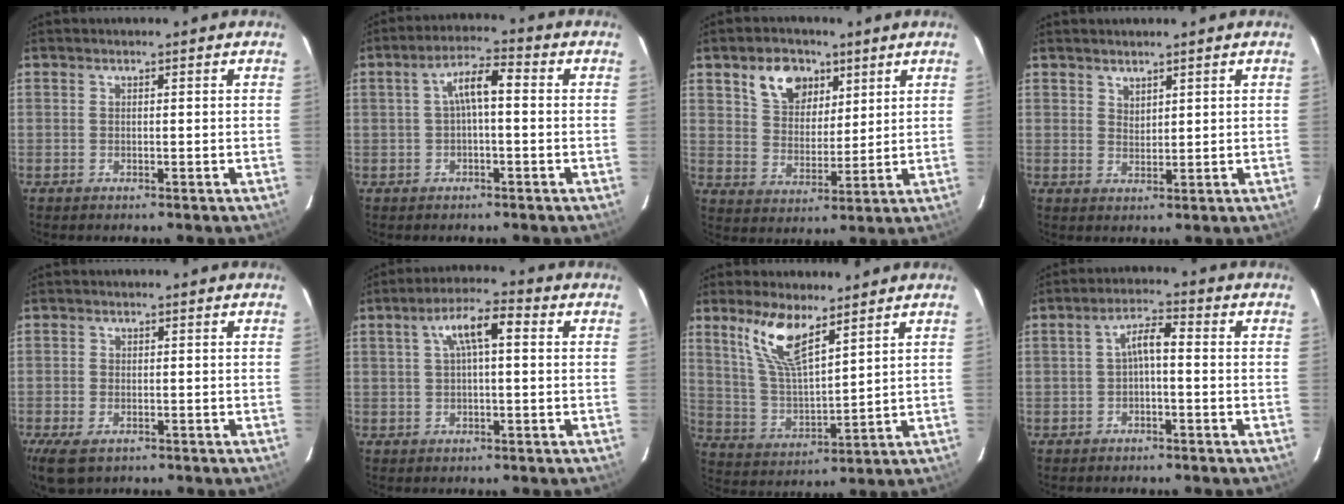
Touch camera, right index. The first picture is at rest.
{"total": 5.5, "force": [-0.1, 1.6, 5.2], "torque": [-0.098, 0.018, 0.002]}
{"total": 9.5, "force": [5.3, 6.4, 4.7], "torque": [-0.085, 0.023, 0.099]}
{"total": 2.0, "force": [1.8, 0.8, 0.4], "torque": [-0.003, 0.002, 0.033]}
{"total": 6.0, "force": [-3.5, 3.3, 3.6], "torque": [-0.085, -0.020, -0.062]}
{"total": 6.7, "force": [1.4, 1.9, 6.2], "torque": [-0.115, 0.020, 0.026]}
{"total": 10.7, "force": [7.0, 2.9, 7.5], "torque": [-0.150, 0.005, 0.147]}
{"total": 3.8, "force": [-1.0, 1.1, 3.5], "torque": [-0.070, 0.014, -0.016]}